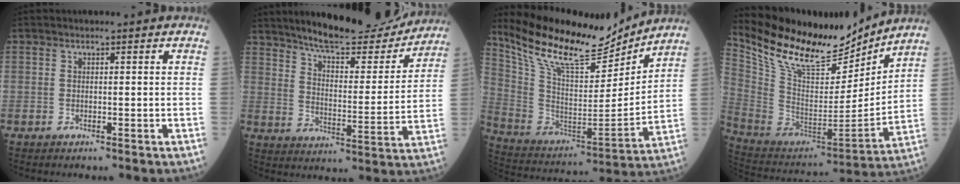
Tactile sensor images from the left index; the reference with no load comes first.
{"total": 17.4, "force": [15.9, 3.0, 6.5], "torque": [-0.094, -0.025, 0.226]}
{"total": 18.9, "force": [16.6, 3.6, 8.2], "torque": [-0.167, -0.023, 0.291]}
{"total": 20.5, "force": [18.0, 4.6, 8.7], "torque": [-0.172, -0.031, 0.314]}